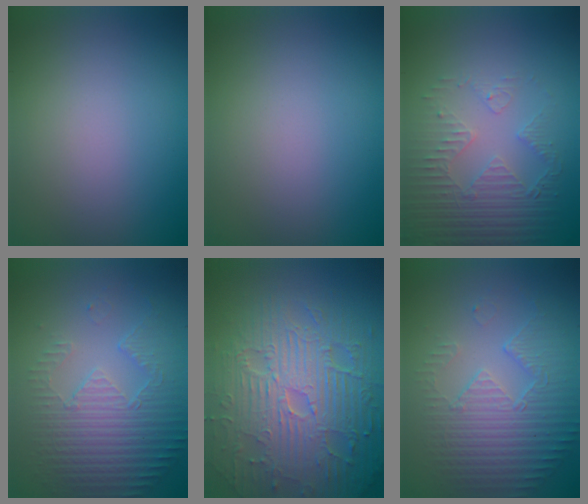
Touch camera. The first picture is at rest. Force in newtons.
{"total": 0.0}
{"total": 4.2, "press": 3.2, "slide": 2.6}
{"total": 5.6, "press": 3.5, "slide": 4.3}
{"total": 11.2, "press": 7.3, "slide": 8.5}
{"total": 5.2, "press": 3.7, "slide": 3.7}